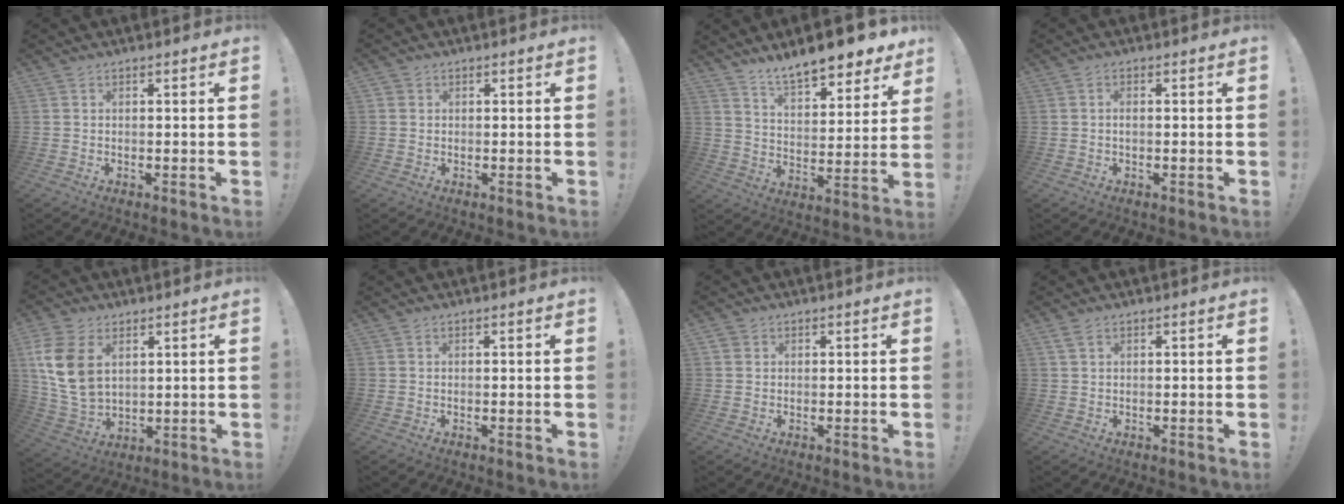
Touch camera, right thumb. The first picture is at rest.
{"total": 1.5, "force": [0.3, 1.4, 0.3], "torque": [0.003, 0.000, 0.004]}
{"total": 12.3, "force": [10.7, 3.2, 5.0], "torque": [-0.082, -0.085, 0.185]}
{"total": 1.0, "force": [-0.2, 0.4, 0.8], "torque": [-0.025, 0.006, -0.003]}
{"total": 14.3, "force": [4.9, 9.5, 9.5], "torque": [-0.191, -0.020, 0.094]}
{"total": 0.0}
{"total": 2.0, "force": [1.0, 1.7, 0.4], "torque": [-0.002, -0.003, 0.017]}
{"total": 1.9, "force": [1.1, 0.9, 1.3], "torque": [-0.027, 0.003, 0.021]}